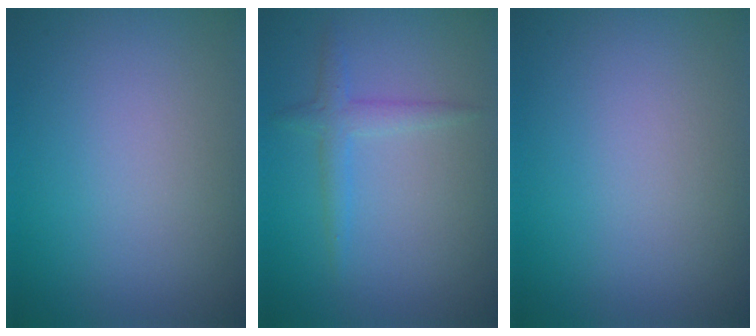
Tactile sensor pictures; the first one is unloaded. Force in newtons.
{"total": 1.8, "press": 1.7, "slide": 0.1}
{"total": 0.0}